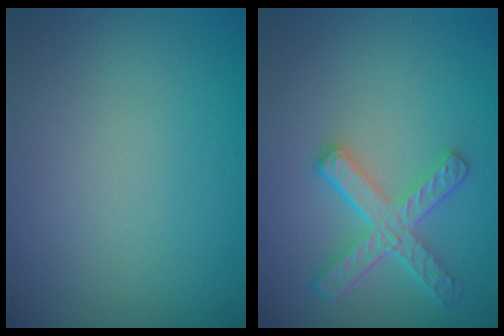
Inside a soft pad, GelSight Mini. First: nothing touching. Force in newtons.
{"total": 4.5, "press": 3.3, "slide": 3.0}